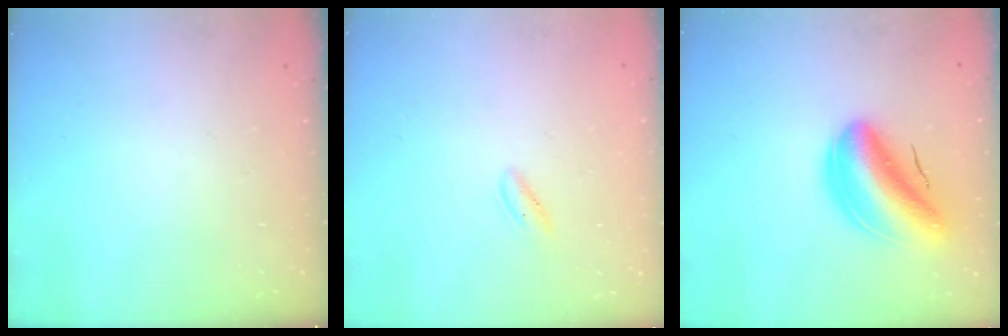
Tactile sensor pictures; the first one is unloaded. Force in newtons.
{"total": 2.1, "press": 2.0, "slide": 0.7}
{"total": 14.1, "press": 13.5, "slide": 3.9}